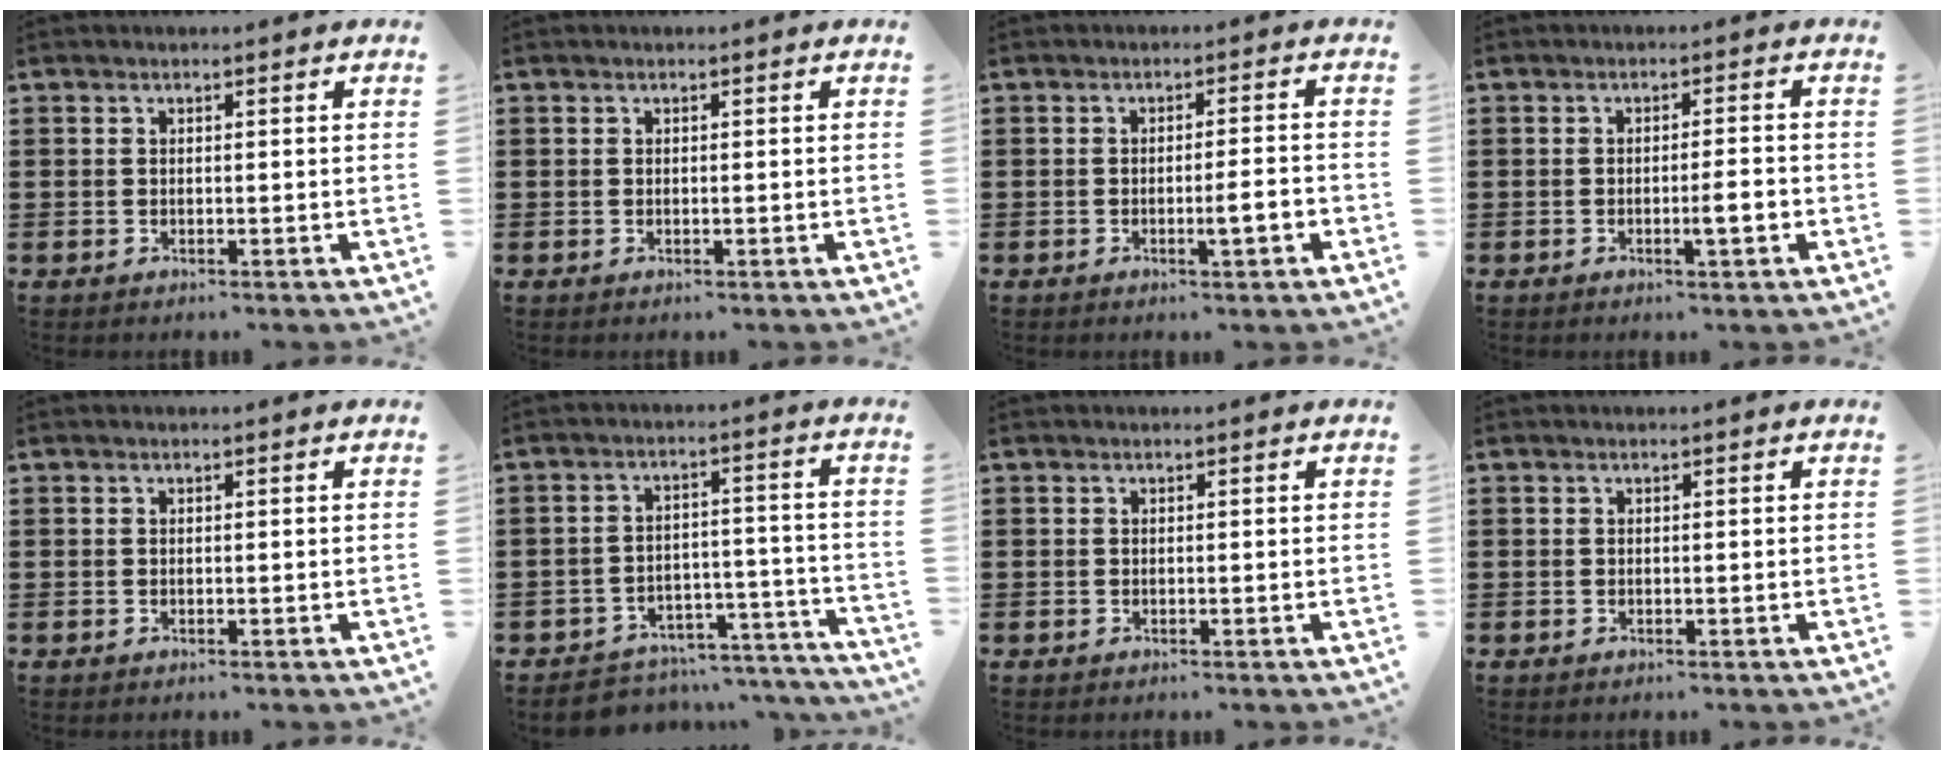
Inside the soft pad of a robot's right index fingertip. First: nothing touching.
{"total": 0.0}
{"total": 3.5, "force": [-1.3, 0.2, 3.3], "torque": [-0.055, -0.005, -0.024]}
{"total": 3.3, "force": [-1.1, 0.3, 3.1], "torque": [-0.052, -0.002, -0.020]}
{"total": 0.0}
{"total": 4.2, "force": [-4.0, 1.2, 0.6], "torque": [-0.018, 0.006, -0.081]}
{"total": 0.0}
{"total": 0.0}